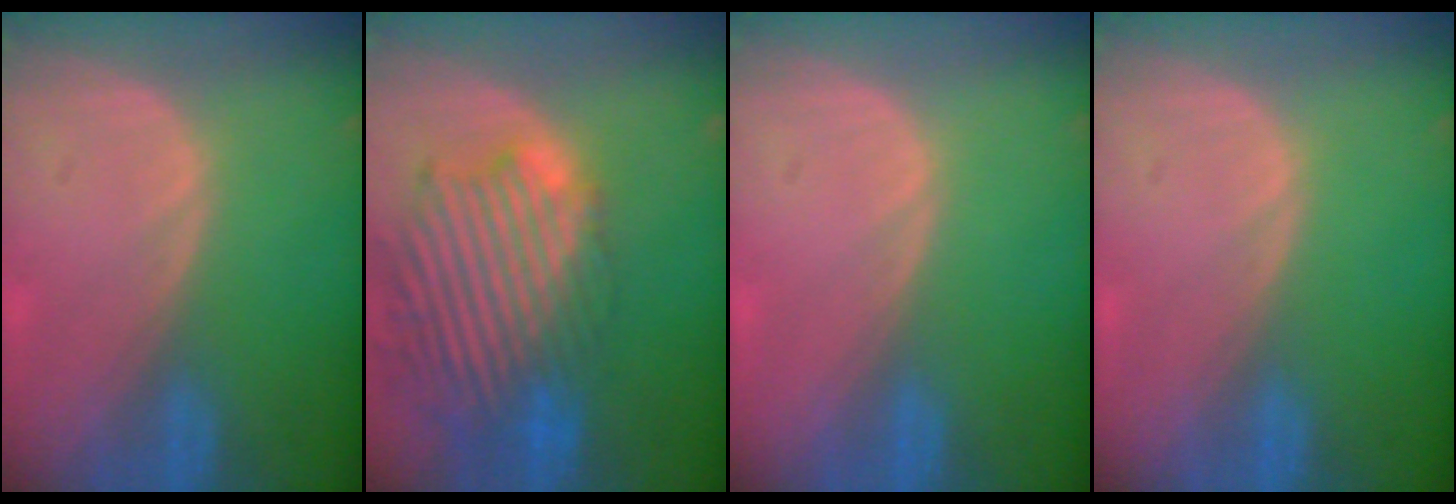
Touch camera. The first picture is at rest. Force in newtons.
{"total": 14.0, "press": 11.8, "slide": 7.4}
{"total": 0.0}
{"total": 0.0}